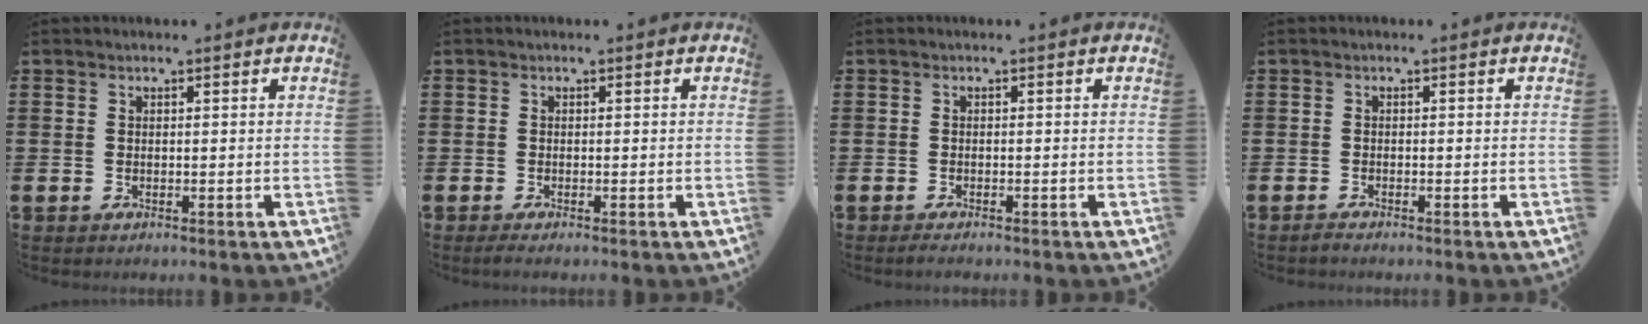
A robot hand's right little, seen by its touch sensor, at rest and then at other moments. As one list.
[{"total": 0.6, "force": [-0.3, 0.1, 0.6], "torque": [-0.008, -0.002, -0.006]}, {"total": 0.7, "force": [-0.5, 0.1, 0.4], "torque": [-0.009, -0.002, -0.011]}, {"total": 0.6, "force": [-0.5, 0.0, 0.2], "torque": [-0.006, -0.003, -0.010]}]